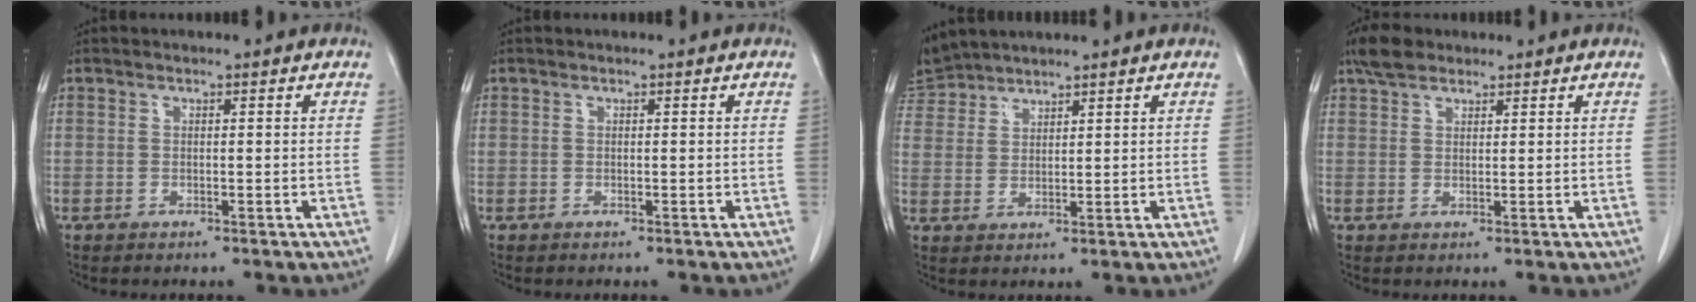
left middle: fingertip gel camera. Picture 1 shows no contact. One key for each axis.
{"total": 0.0}
{"total": 5.7, "fx": 5.6, "fy": 1.0, "fz": 0.1, "tx": -0.011, "ty": 0.018, "tz": 0.118}
{"total": 3.6, "fx": 2.9, "fy": 1.8, "fz": 1.3, "tx": -0.031, "ty": 0.014, "tz": 0.054}